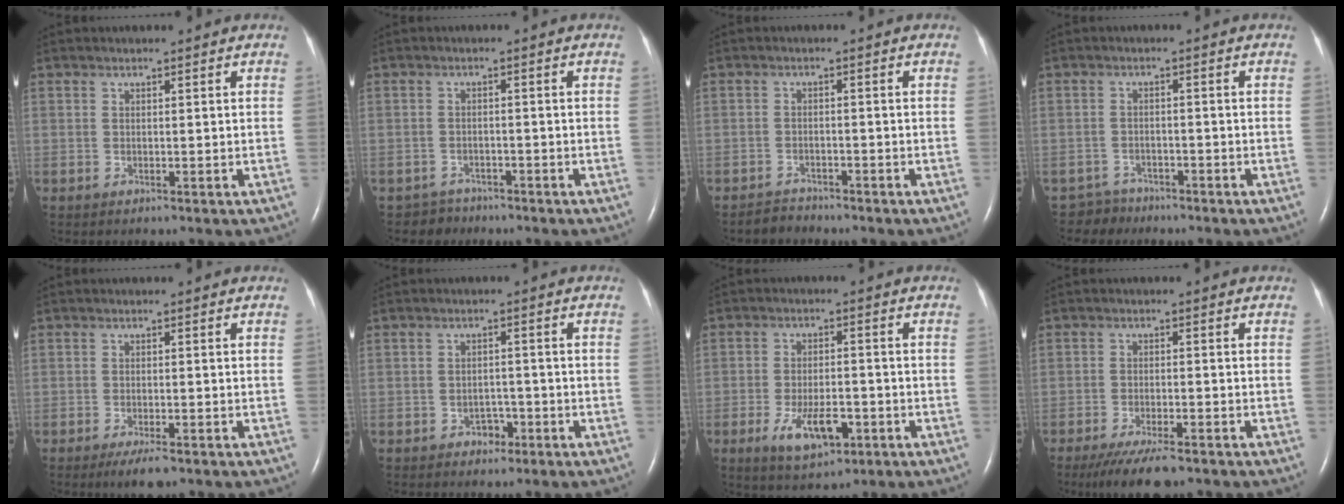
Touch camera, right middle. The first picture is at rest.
{"total": 2.7, "force": [-2.1, 1.4, -1.0], "torque": [0.014, 0.005, -0.036]}
{"total": 2.1, "force": [-2.0, 0.6, -0.5], "torque": [0.007, -0.004, -0.036]}
{"total": 3.1, "force": [-2.5, 1.3, -1.2], "torque": [0.020, 0.001, -0.047]}
{"total": 3.6, "force": [-2.5, 0.8, 2.5], "torque": [-0.045, -0.006, -0.038]}
{"total": 2.4, "force": [-1.5, 1.7, 1.0], "torque": [-0.011, 0.006, -0.018]}
{"total": 7.4, "force": [-3.3, 3.1, 5.9], "torque": [-0.110, -0.007, -0.049]}
{"total": 8.2, "force": [-6.3, 1.7, 5.0], "torque": [-0.083, -0.017, -0.100]}